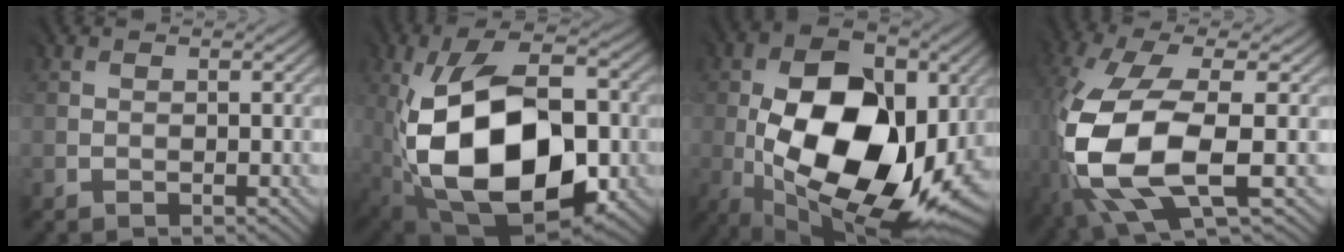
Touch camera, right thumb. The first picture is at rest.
{"total": 16.6, "force": [-3.1, 9.6, 13.2], "torque": [-0.234, -0.007, -0.057]}
{"total": 18.4, "force": [-1.4, 10.6, 15.0], "torque": [-0.270, -0.007, -0.027]}
{"total": 12.9, "force": [-3.1, 5.5, 11.2], "torque": [-0.281, -0.030, -0.054]}